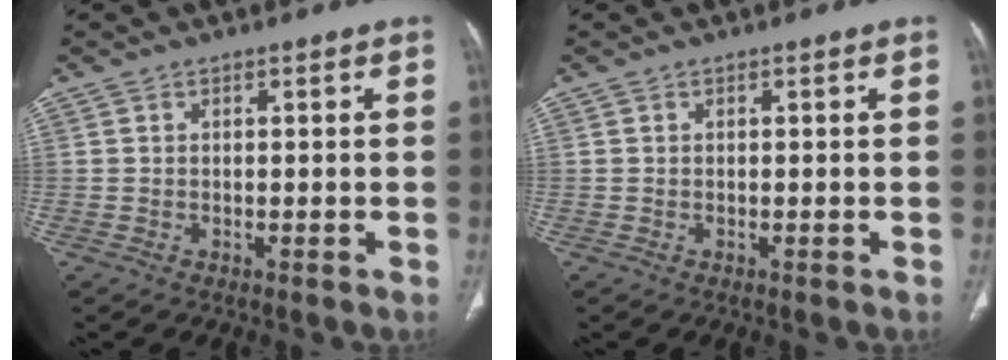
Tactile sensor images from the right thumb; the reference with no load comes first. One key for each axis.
{"total": 0.0}